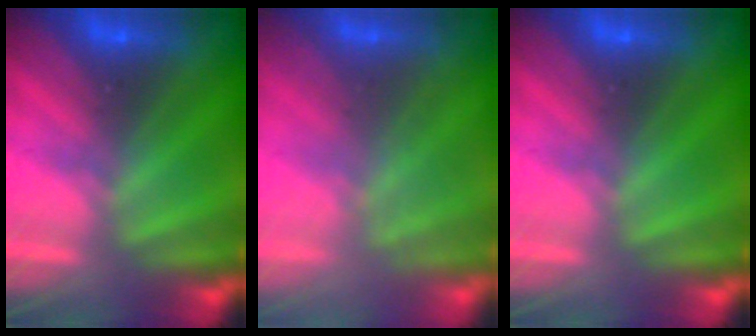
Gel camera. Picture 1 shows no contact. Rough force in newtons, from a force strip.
{"total": 1.8}
{"total": 0.0}